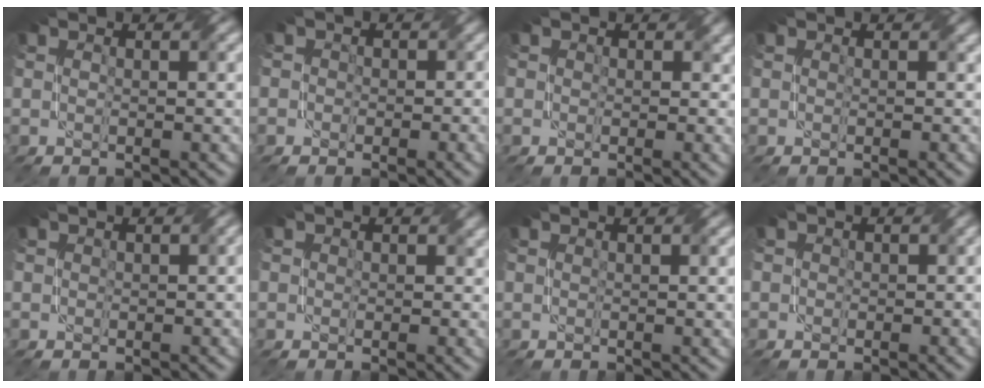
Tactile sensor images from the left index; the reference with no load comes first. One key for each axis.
{"total": 3.5, "fx": 0.3, "fy": 3.2, "fz": 1.4, "tx": 0.001, "ty": 0.010, "tz": -0.029}
{"total": 2.4, "fx": 0.9, "fy": 2.1, "fz": 1.0, "tx": -0.016, "ty": 0.005, "tz": 0.003}
{"total": 0.8, "fx": 0.3, "fy": 0.6, "fz": 0.4, "tx": -0.004, "ty": 0.002, "tz": 0.003}
{"total": 0.8, "fx": 0.3, "fy": 0.6, "fz": 0.5, "tx": -0.006, "ty": 0.003, "tz": 0.003}
{"total": 2.1, "fx": 0.7, "fy": 1.8, "fz": 0.8, "tx": -0.013, "ty": 0.003, "tz": 0.001}
{"total": 0.7, "fx": 0.2, "fy": 0.1, "fz": 0.6, "tx": -0.008, "ty": 0.003, "tz": 0.004}
{"total": 1.8, "fx": 0.4, "fy": 1.7, "fz": 0.6, "tx": 0.003, "ty": 0.007, "tz": -0.007}